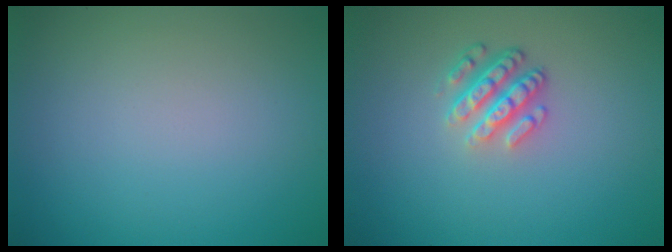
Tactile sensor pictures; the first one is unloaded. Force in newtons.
{"total": 3.5, "press": 2.6, "slide": 2.4}